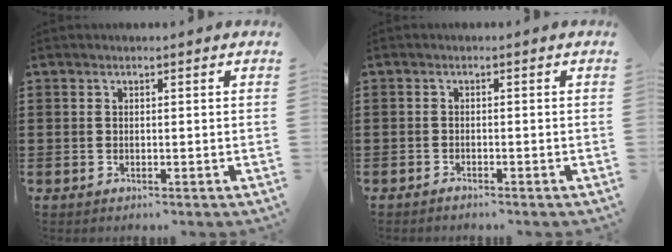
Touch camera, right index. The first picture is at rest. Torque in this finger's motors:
{"motor_torque": [-0.28, 0.38, -0.16, -0.17]}